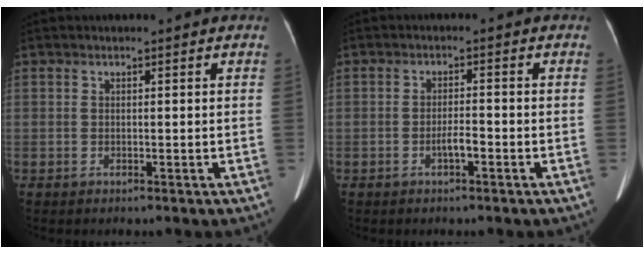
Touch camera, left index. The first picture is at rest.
{"total": 2.2, "force": [-1.1, 0.4, 1.8], "torque": [-0.031, 0.002, -0.020]}